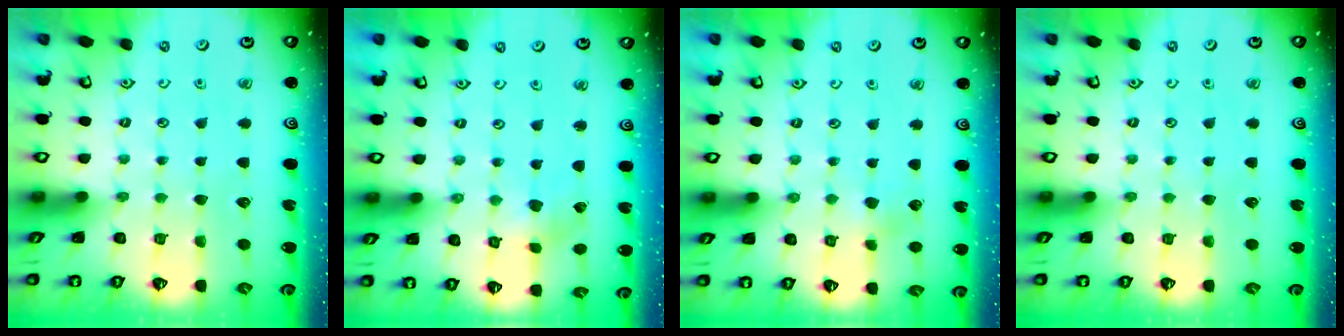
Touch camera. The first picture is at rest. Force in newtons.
{"total": 1.9, "press": 1.9, "slide": 0.2}
{"total": 1.8, "press": 1.7, "slide": 0.2}
{"total": 0.0}